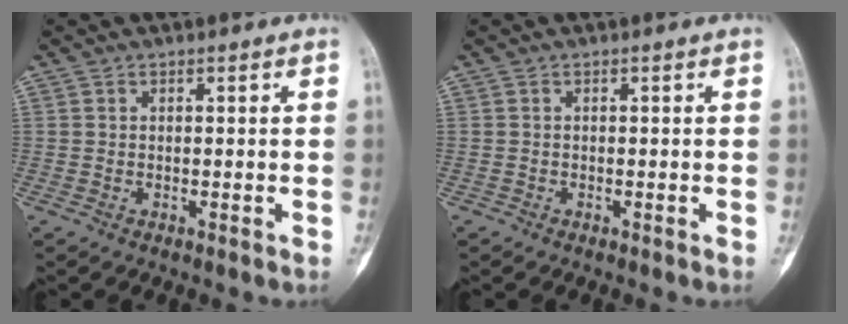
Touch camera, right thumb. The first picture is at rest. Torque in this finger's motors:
{"motor_torque": [-0.51, -0.09, -0.17, -0.27, -0.10]}